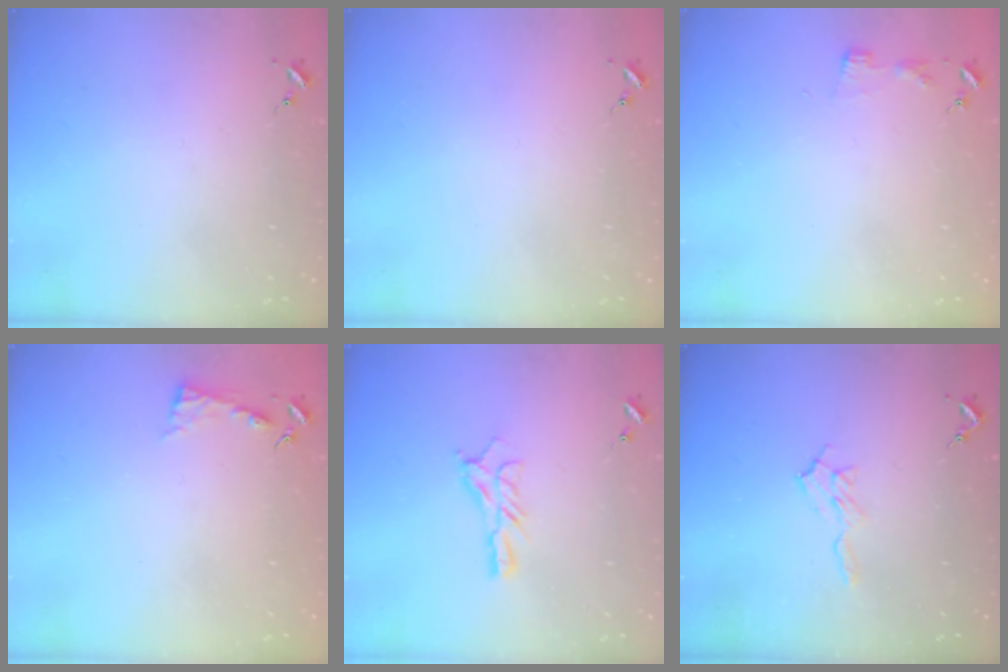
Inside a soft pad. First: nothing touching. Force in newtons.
{"total": 0.0}
{"total": 2.9, "press": 2.9, "slide": 0.3}
{"total": 3.9, "press": 3.9, "slide": 0.4}
{"total": 9.5, "press": 9.5, "slide": 0.4}
{"total": 6.5, "press": 6.5, "slide": 0.8}